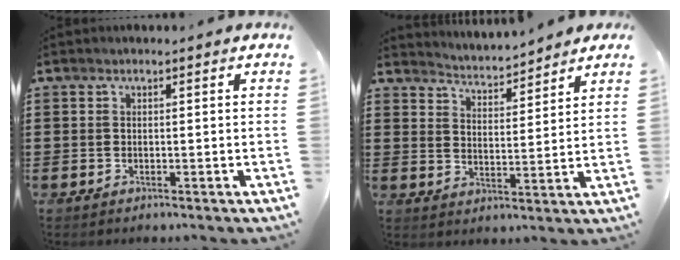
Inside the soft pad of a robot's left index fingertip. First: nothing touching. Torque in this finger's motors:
{"motor_torque": [1.08, -1.06, 0.16, 0.08]}